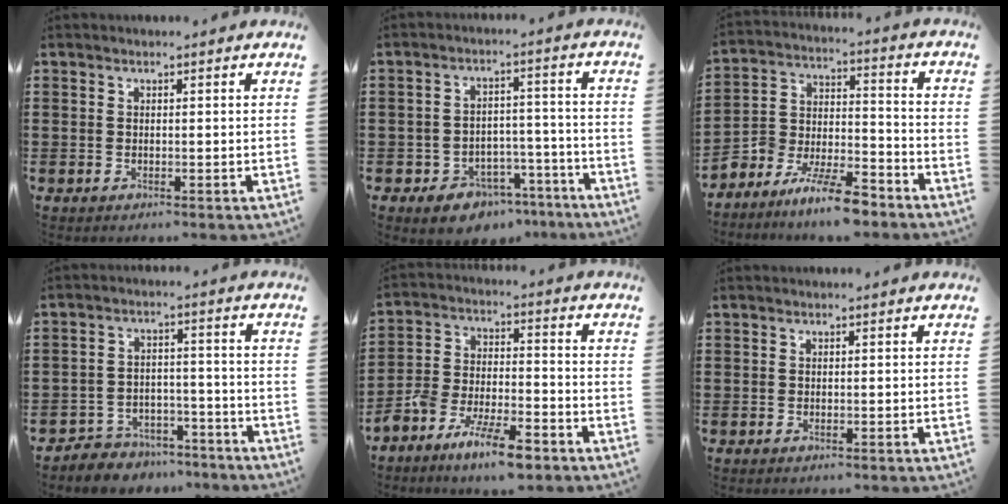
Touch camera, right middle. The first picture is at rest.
{"total": 5.5, "force": [-4.7, 2.7, 1.2], "torque": [-0.023, 0.025, -0.090]}
{"total": 9.6, "force": [-8.7, 1.7, 3.8], "torque": [-0.068, 0.023, -0.169]}
{"total": 4.6, "force": [-4.5, 1.1, -0.2], "torque": [-0.001, 0.012, -0.095]}
{"total": 8.8, "force": [-7.3, 2.1, 4.3], "torque": [-0.090, 0.015, -0.140]}
{"total": 0.0}